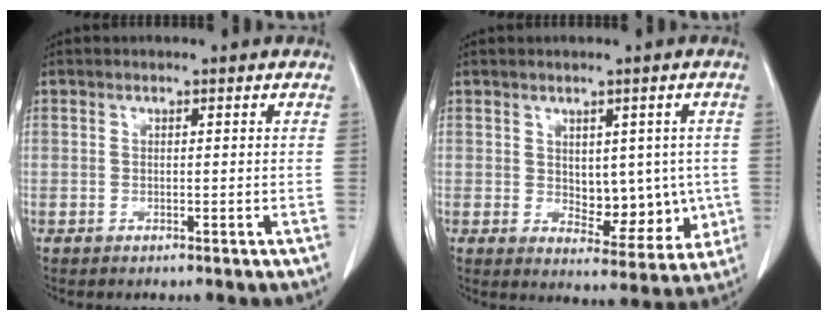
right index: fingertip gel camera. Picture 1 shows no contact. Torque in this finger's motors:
{"motor_torque": [0.25, 0.17, 0.01, 0.01]}